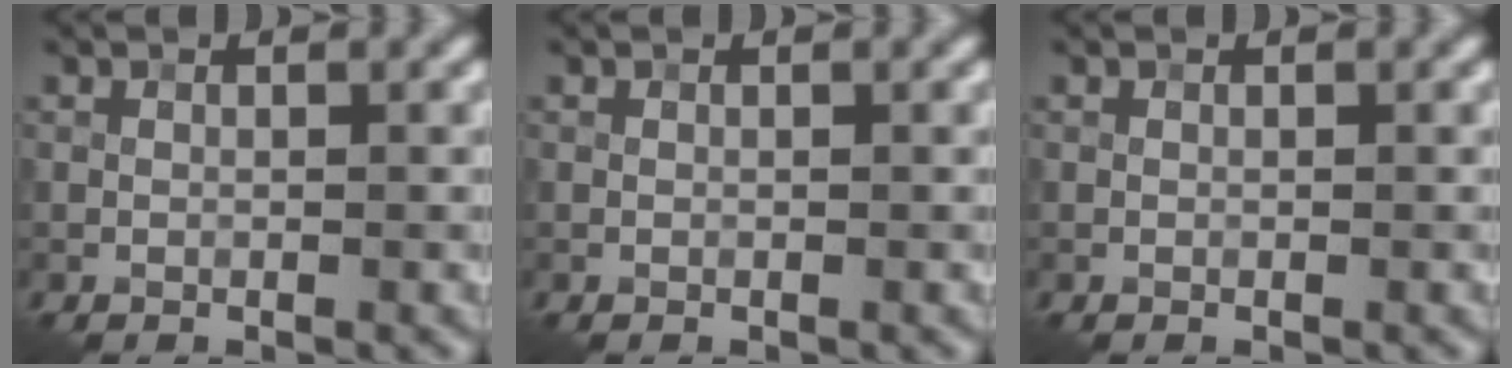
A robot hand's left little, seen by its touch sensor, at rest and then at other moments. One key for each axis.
{"total": 0.0}
{"total": 0.0}